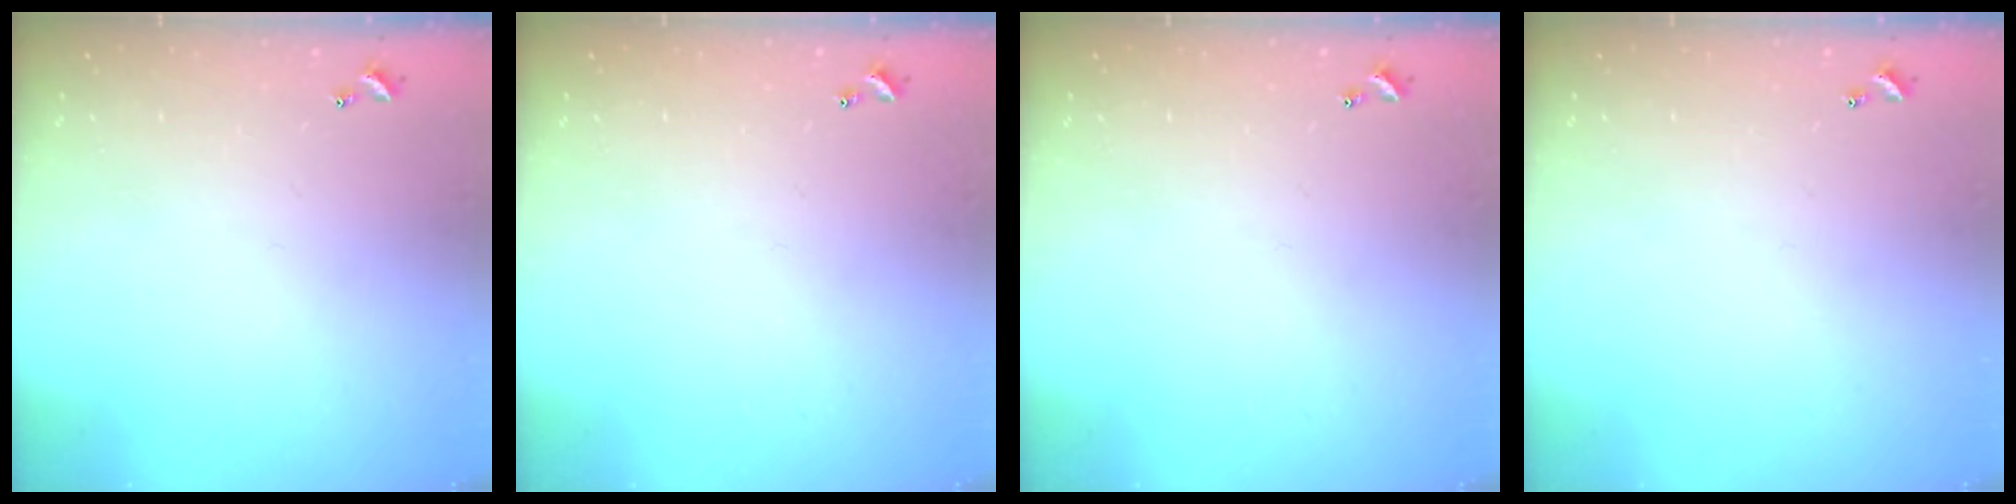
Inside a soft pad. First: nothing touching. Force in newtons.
{"total": 0.0}
{"total": 0.0}
{"total": 0.0}